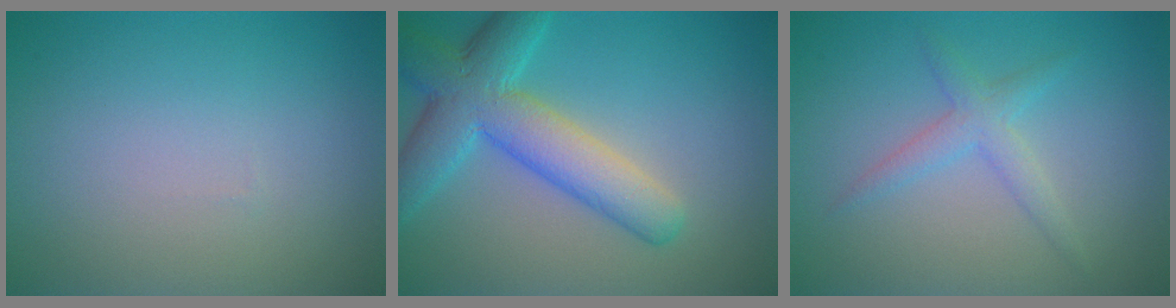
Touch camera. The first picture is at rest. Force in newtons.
{"total": 7.3, "press": 7.3, "slide": 0.3}
{"total": 2.1, "press": 2.1, "slide": 0.0}